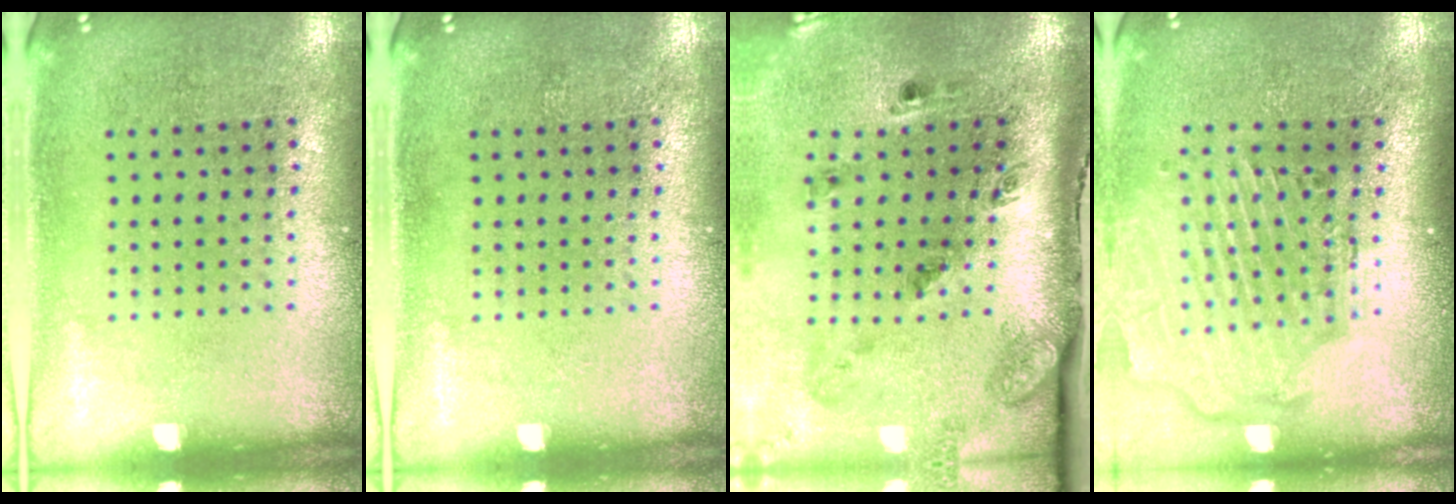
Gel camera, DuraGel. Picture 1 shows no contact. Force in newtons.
{"total": 0.0}
{"total": 2.8, "press": 1.7, "slide": 2.2}
{"total": 2.7, "press": 2.2, "slide": 1.5}